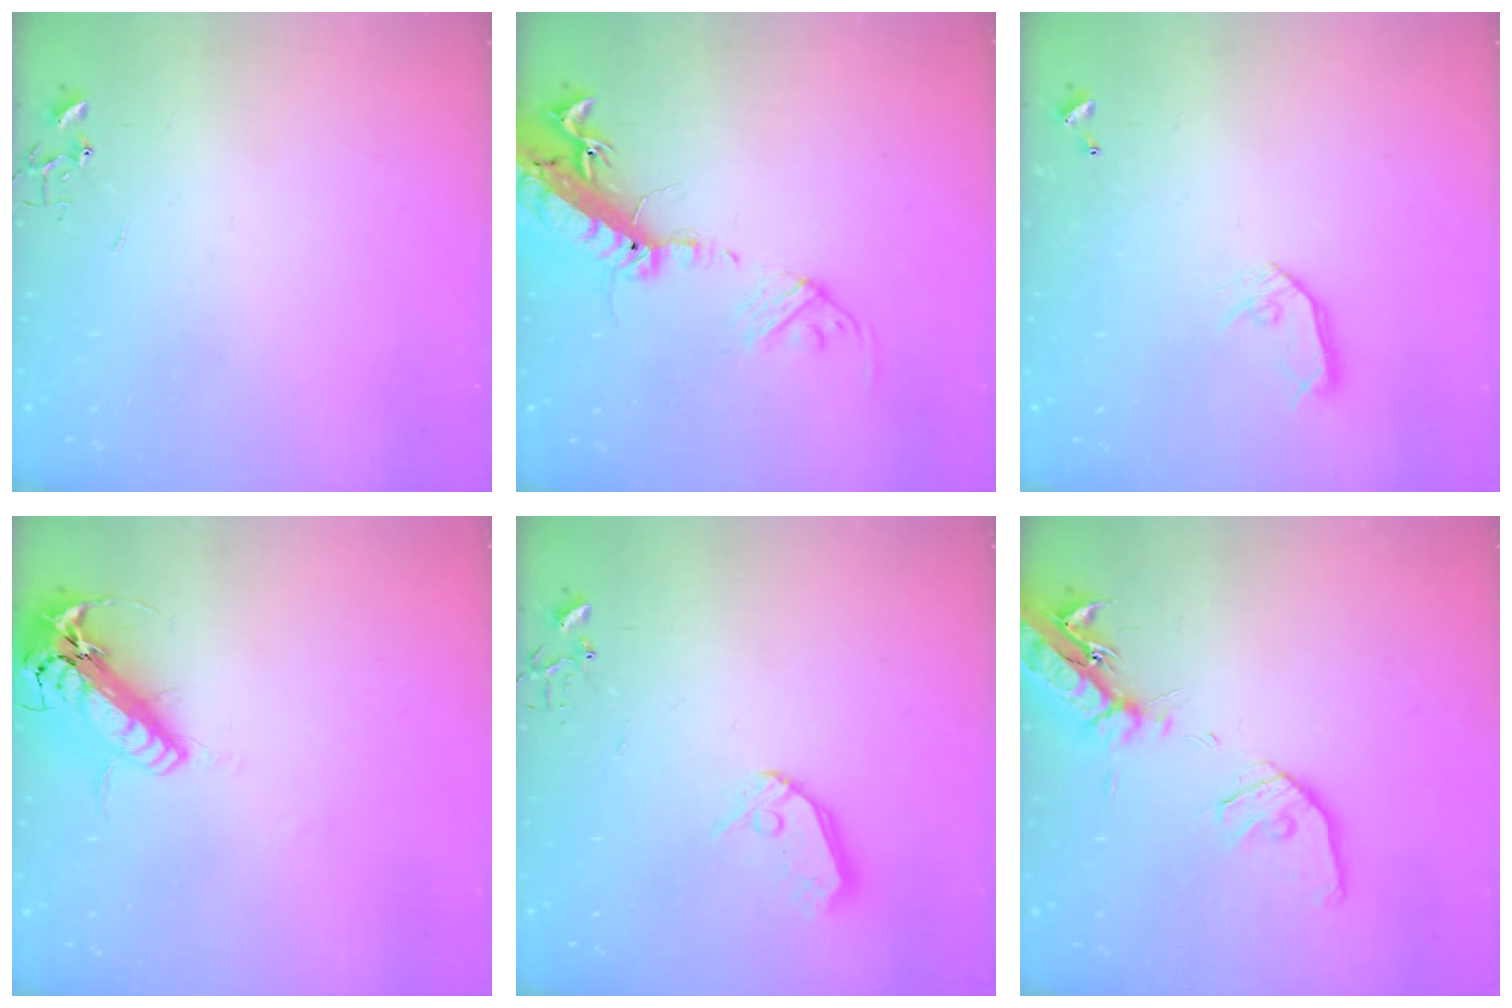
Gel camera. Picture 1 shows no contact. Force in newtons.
{"total": 23.3, "press": 22.7, "slide": 5.2}
{"total": 8.8, "press": 8.8, "slide": 0.6}
{"total": 18.2, "press": 17.8, "slide": 3.8}
{"total": 10.5, "press": 10.5, "slide": 1.3}
{"total": 19.4, "press": 19.1, "slide": 3.5}